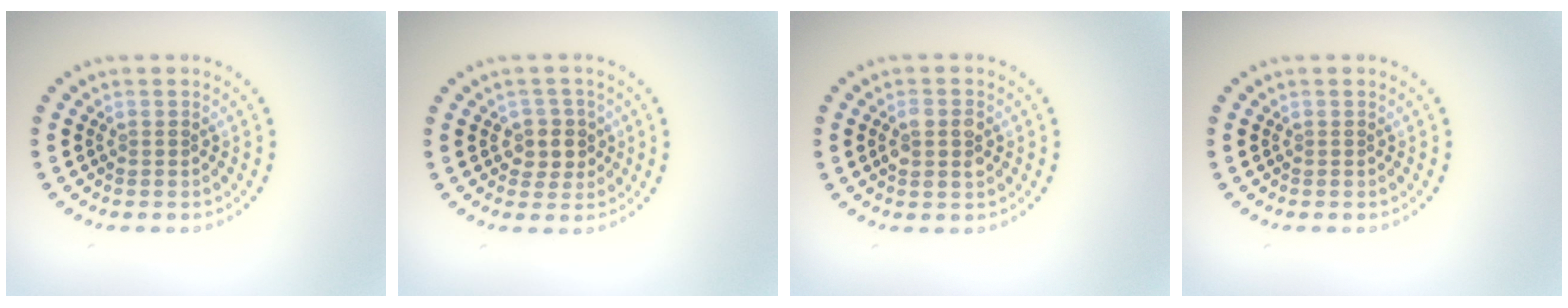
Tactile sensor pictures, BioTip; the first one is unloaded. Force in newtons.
{"total": 2.6, "press": 2.3, "slide": 1.2}
{"total": 2.2, "press": 2.2, "slide": 0.3}
{"total": 0.0}